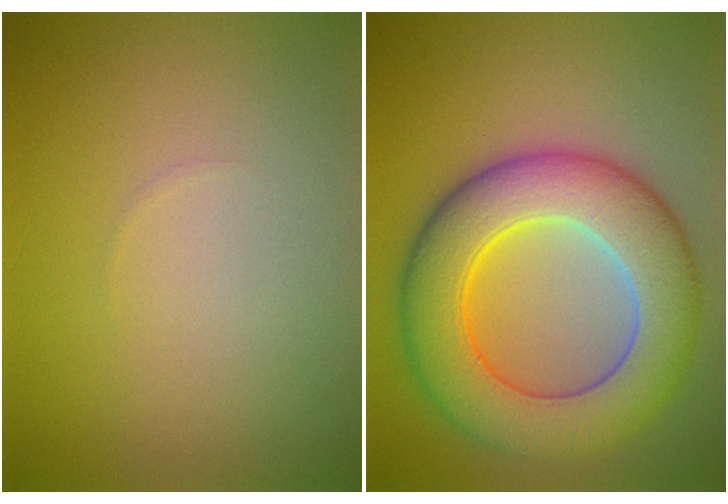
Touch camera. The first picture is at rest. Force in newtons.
{"total": 10.5, "press": 10.5, "slide": 0.1}